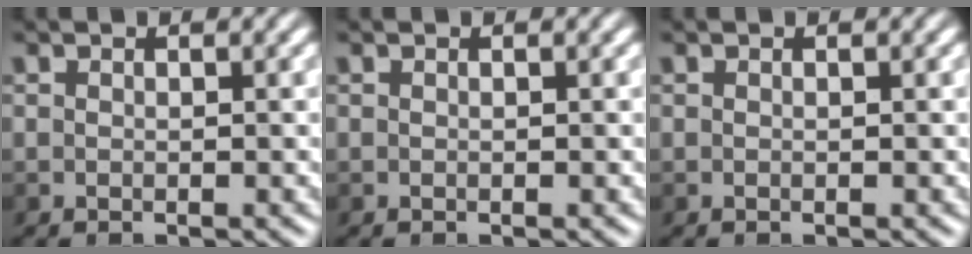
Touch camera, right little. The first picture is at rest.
{"total": 0.0}
{"total": 0.0}